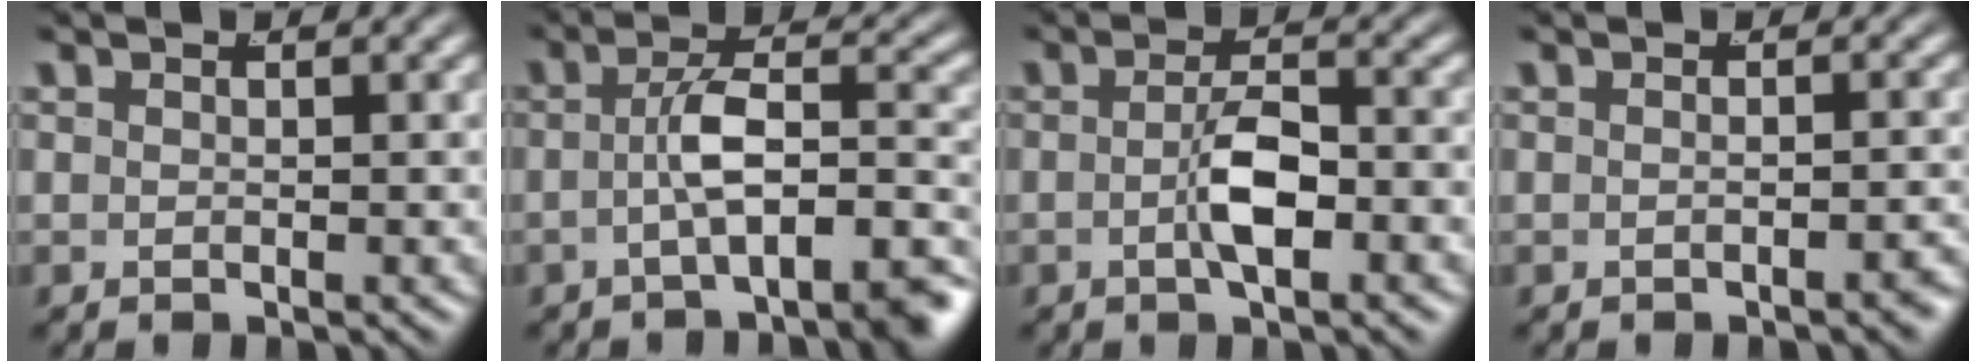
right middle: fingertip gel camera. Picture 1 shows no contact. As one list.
[{"total": 5.9, "force": [-3.7, 1.5, 4.3], "torque": [-0.064, -0.003, -0.056]}, {"total": 3.1, "force": [-1.2, 0.5, 2.8], "torque": [-0.053, -0.006, -0.016]}, {"total": 1.2, "force": [-1.1, 0.1, 0.6], "torque": [-0.010, 0.004, -0.019]}]